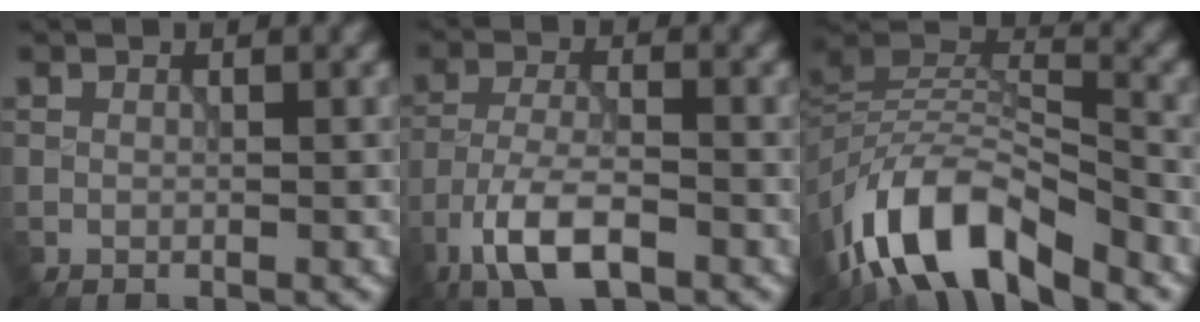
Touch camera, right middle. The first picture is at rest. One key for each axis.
{"total": 6.2, "fx": -3.7, "fy": 2.2, "fz": 4.4, "tx": -0.087, "ty": -0.001, "tz": -0.075}
{"total": 10.2, "fx": -6.9, "fy": 3.7, "fz": 6.4, "tx": -0.107, "ty": 0.005, "tz": -0.142}